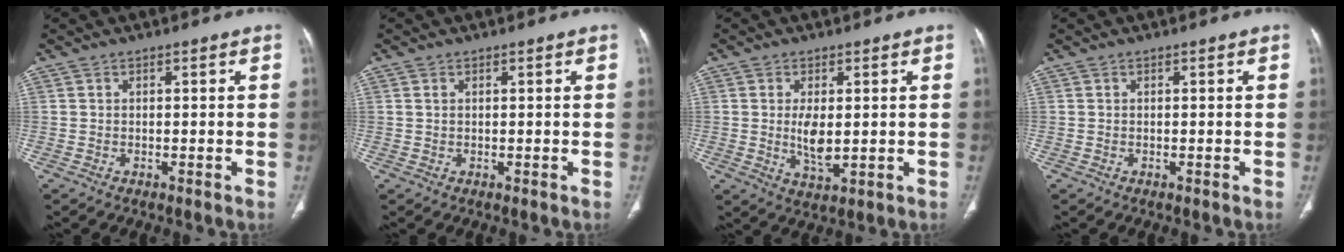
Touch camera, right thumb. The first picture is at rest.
{"total": 0.5, "force": [0.3, 0.3, 0.3], "torque": [-0.006, 0.003, 0.005]}
{"total": 5.5, "force": [0.3, 2.5, 4.9], "torque": [-0.090, -0.014, 0.010]}
{"total": 0.0}